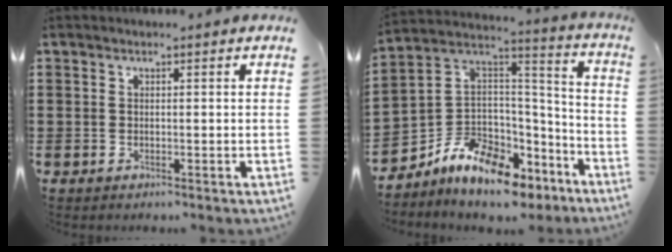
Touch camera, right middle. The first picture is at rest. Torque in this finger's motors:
{"motor_torque": [2.14, 0.00, 1.05, 0.21]}